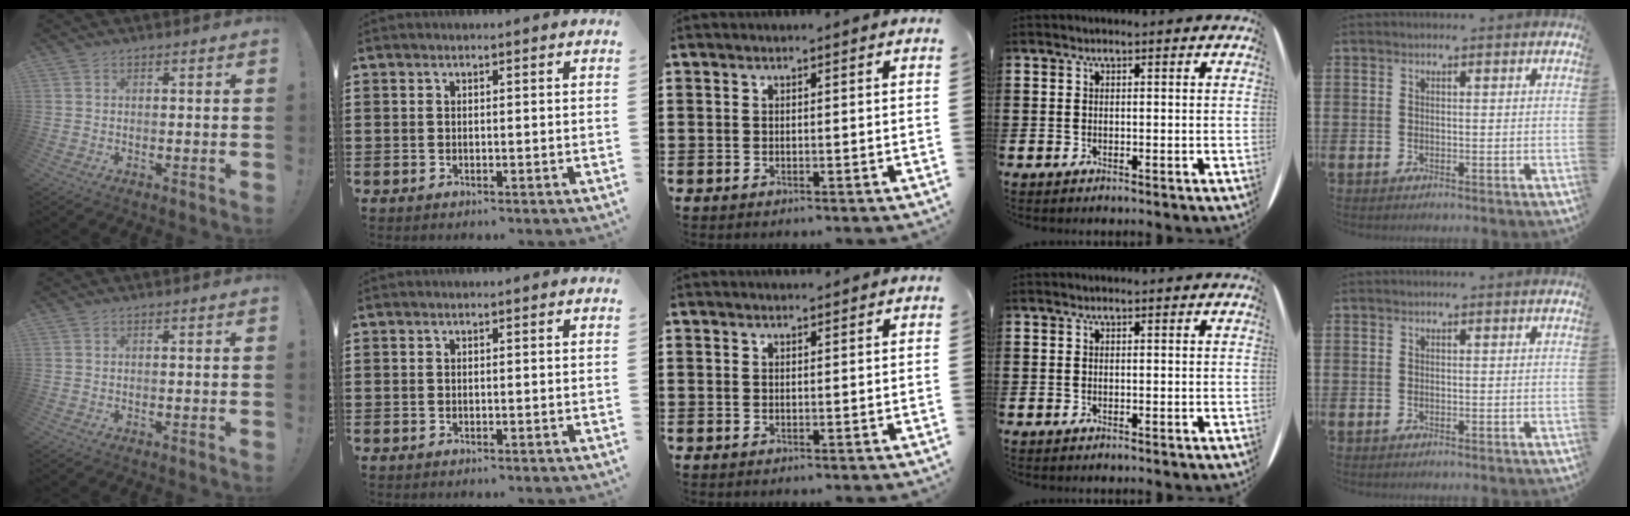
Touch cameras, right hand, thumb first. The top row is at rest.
{"middle": {"total": 0.6, "force": [0.6, 0.3, 0.0], "torque": [-0.002, 0.000, 0.011]}}